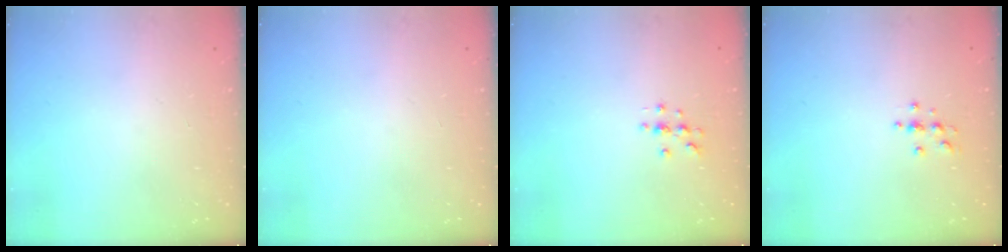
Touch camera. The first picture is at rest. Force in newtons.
{"total": 0.0}
{"total": 3.7, "press": 3.7, "slide": 0.4}
{"total": 3.3, "press": 3.3, "slide": 0.5}